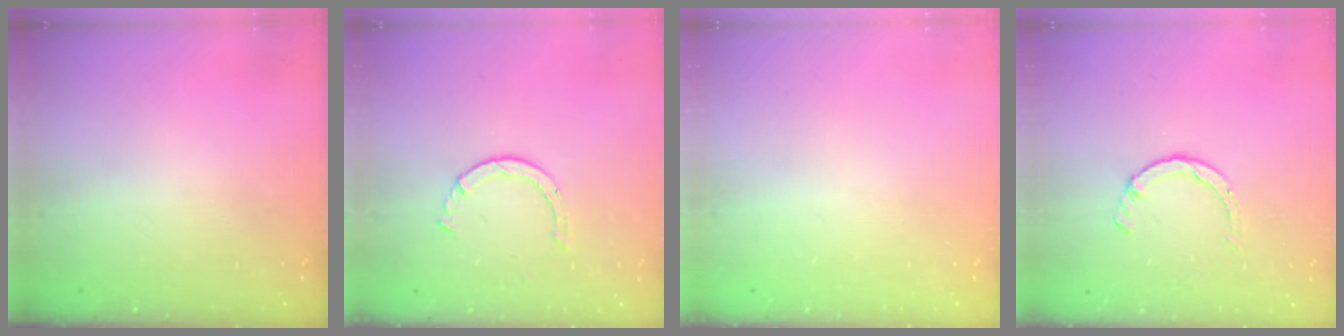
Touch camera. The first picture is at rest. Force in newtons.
{"total": 2.6, "press": 2.6, "slide": 0.3}
{"total": 0.0}
{"total": 2.6, "press": 2.6, "slide": 0.4}